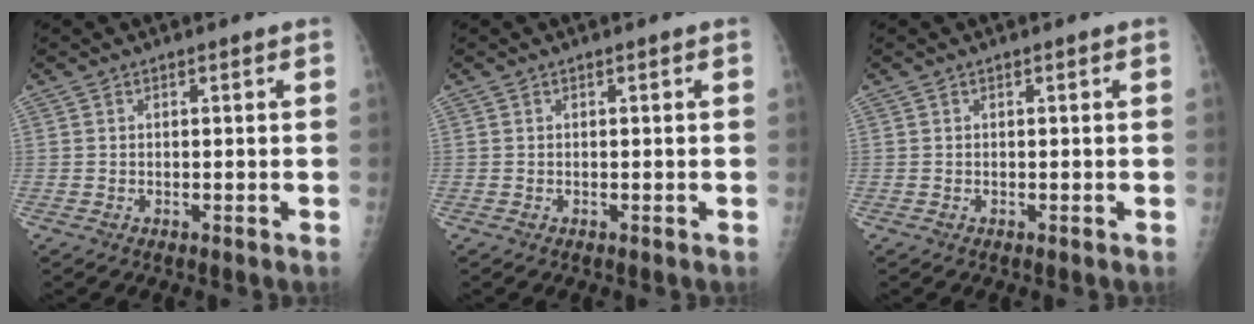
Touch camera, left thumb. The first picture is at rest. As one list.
[{"total": 0.0}, {"total": 0.0}]